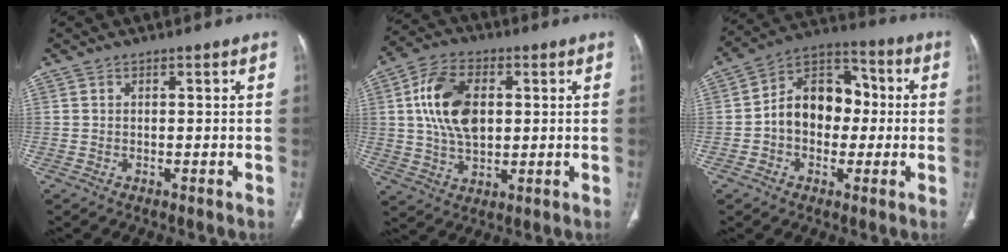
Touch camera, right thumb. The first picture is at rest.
{"total": 13.4, "force": [2.3, 8.2, 10.3], "torque": [-0.184, 0.004, 0.040]}
{"total": 14.0, "force": [-0.4, 10.3, 9.5], "torque": [-0.111, 0.040, -0.016]}